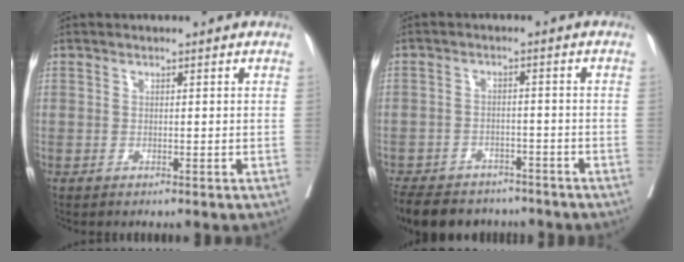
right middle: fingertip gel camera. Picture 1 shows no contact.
{"total": 13.7, "force": [-11.4, 6.0, 4.8], "torque": [-0.103, 0.000, -0.154]}